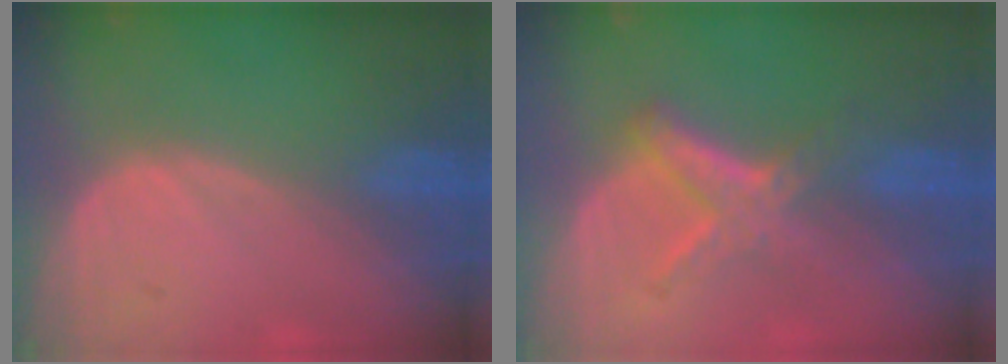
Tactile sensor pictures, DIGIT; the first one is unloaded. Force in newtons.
{"total": 5.2, "press": 5.1, "slide": 0.8}